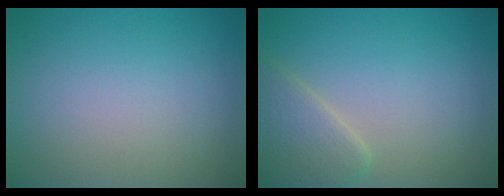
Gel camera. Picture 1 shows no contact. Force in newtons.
{"total": 3.5, "press": 3.5, "slide": 0.3}